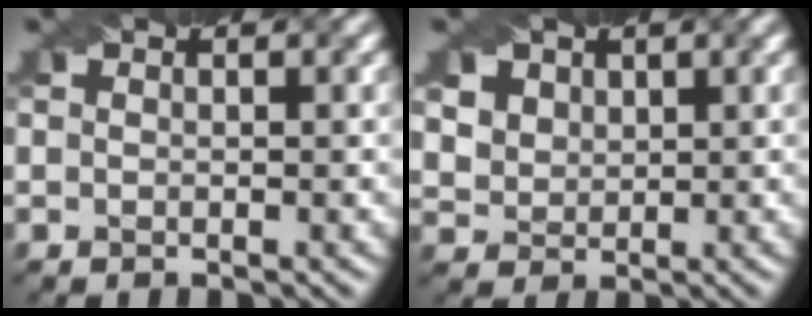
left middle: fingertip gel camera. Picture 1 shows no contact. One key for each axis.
{"total": 4.5, "fx": 2.7, "fy": 3.2, "fz": 1.8, "tx": -0.061, "ty": 0.004, "tz": 0.058}